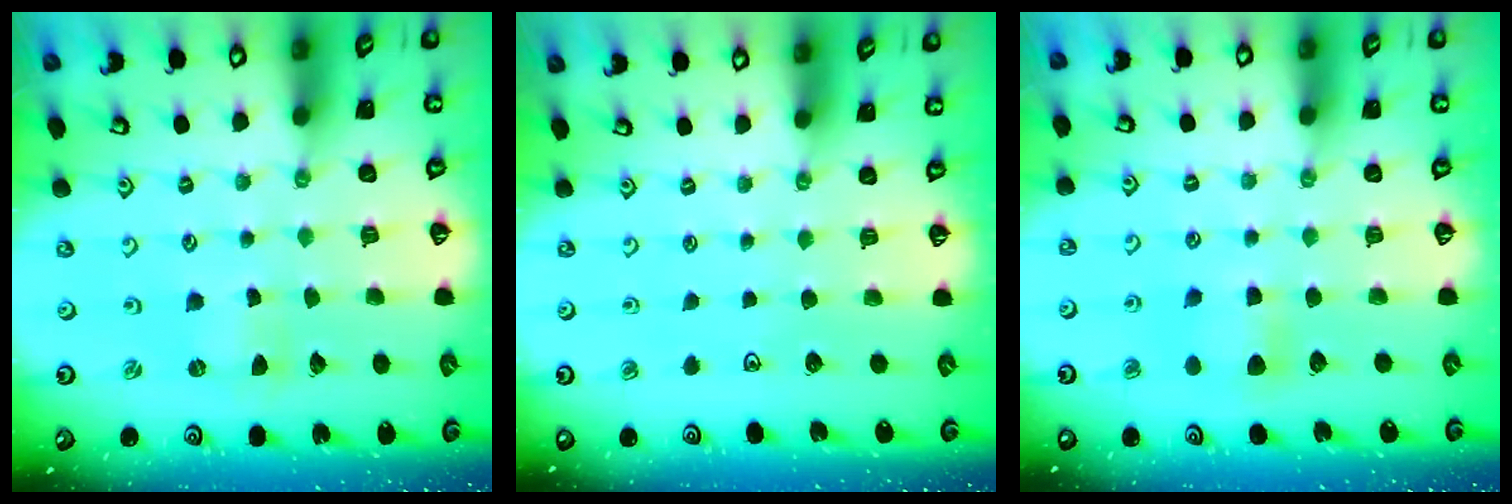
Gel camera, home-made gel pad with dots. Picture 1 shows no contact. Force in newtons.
{"total": 0.0}
{"total": 5.5, "press": 5.5, "slide": 0.7}